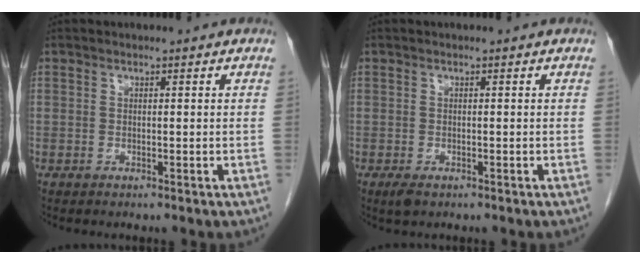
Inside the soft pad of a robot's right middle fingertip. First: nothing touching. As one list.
[{"total": 1.6, "force": [-0.9, 0.7, 1.1], "torque": [-0.024, -0.003, -0.011]}]